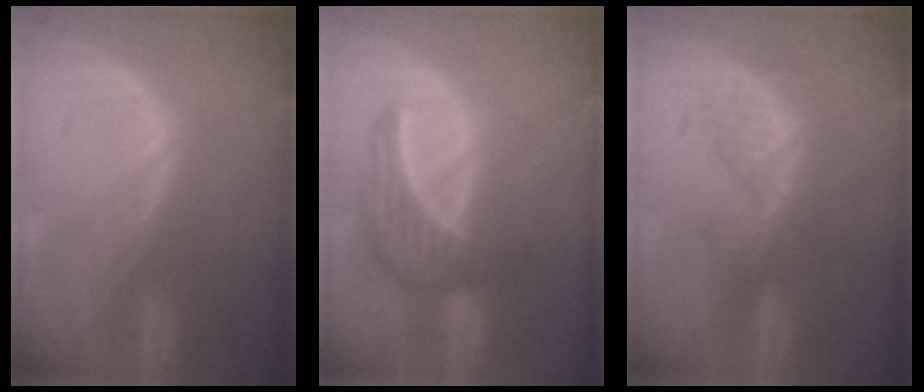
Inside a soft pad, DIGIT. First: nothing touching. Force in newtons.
{"total": 6.7, "press": 6.7, "slide": 0.7}
{"total": 4.9, "press": 4.8, "slide": 1.1}